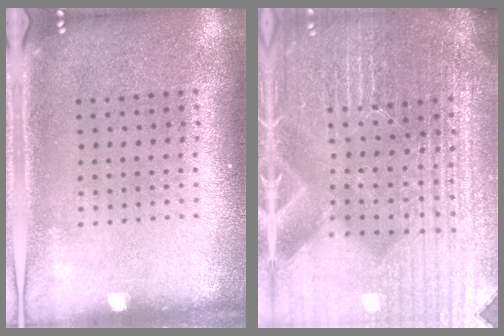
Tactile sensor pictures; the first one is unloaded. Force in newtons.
{"total": 5.8, "press": 5.3, "slide": 2.3}